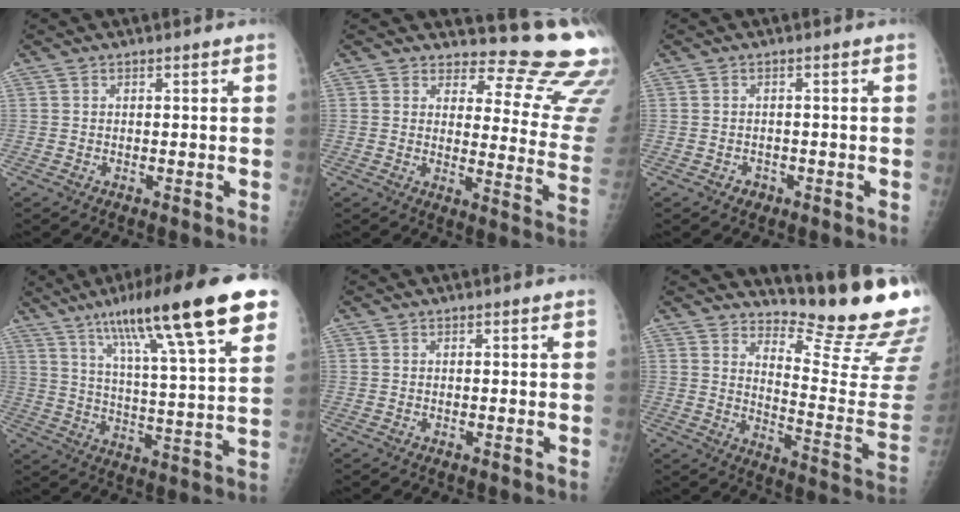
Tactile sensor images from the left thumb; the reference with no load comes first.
{"total": 16.8, "force": [16.2, 3.5, 2.7], "torque": [0.015, -0.179, 0.163]}
{"total": 1.1, "force": [-0.6, 0.9, 0.2], "torque": [0.000, 0.006, -0.007]}
{"total": 25.0, "force": [14.9, 3.8, 19.7], "torque": [-0.294, -0.026, 0.229]}
{"total": 0.0}
{"total": 18.1, "force": [16.5, 1.7, 7.1], "torque": [-0.073, -0.195, 0.214]}